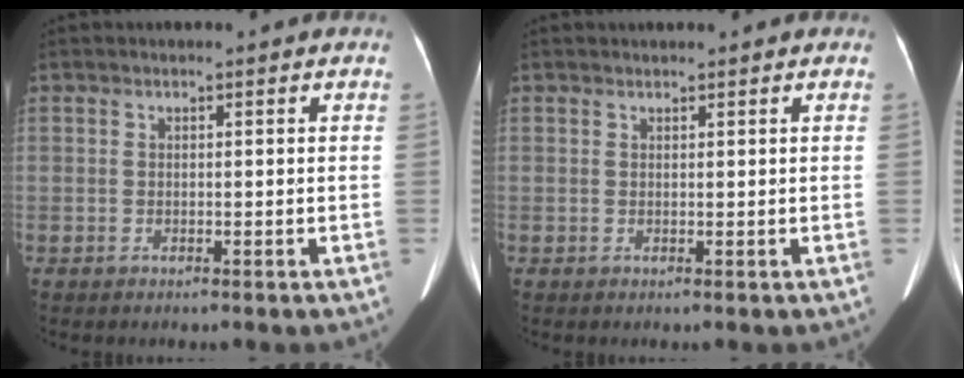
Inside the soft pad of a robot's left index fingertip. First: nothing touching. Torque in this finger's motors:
{"motor_torque": [-0.24, 0.26, -0.25, -0.03]}